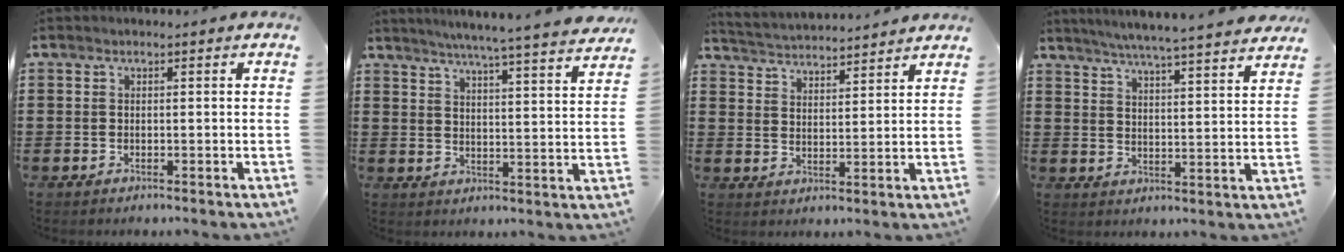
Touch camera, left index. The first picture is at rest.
{"total": 4.9, "force": [4.4, -1.2, 1.7], "torque": [-0.052, -0.036, 0.070]}
{"total": 3.3, "force": [3.2, -0.4, -0.5], "torque": [-0.008, -0.022, 0.053]}
{"total": 5.2, "force": [4.9, -0.9, 1.6], "torque": [-0.050, -0.034, 0.082]}